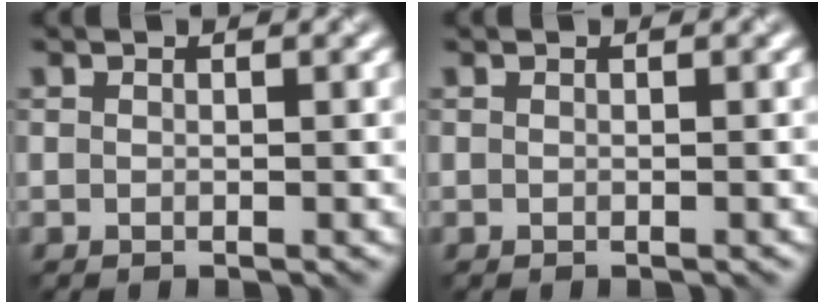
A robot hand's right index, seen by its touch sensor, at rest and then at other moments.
{"total": 0.0}